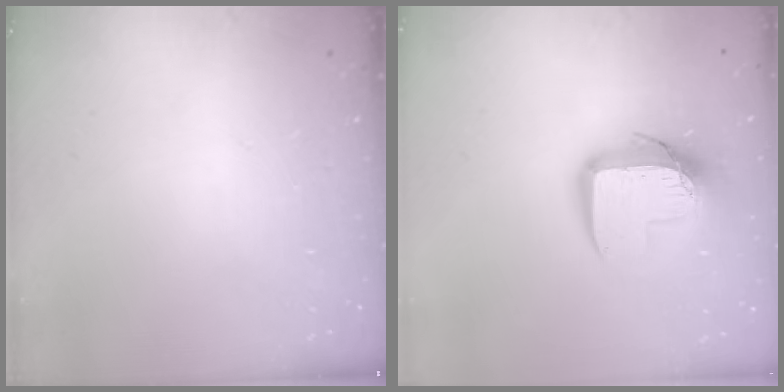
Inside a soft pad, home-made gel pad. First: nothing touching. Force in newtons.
{"total": 12.3, "press": 12.3, "slide": 0.9}